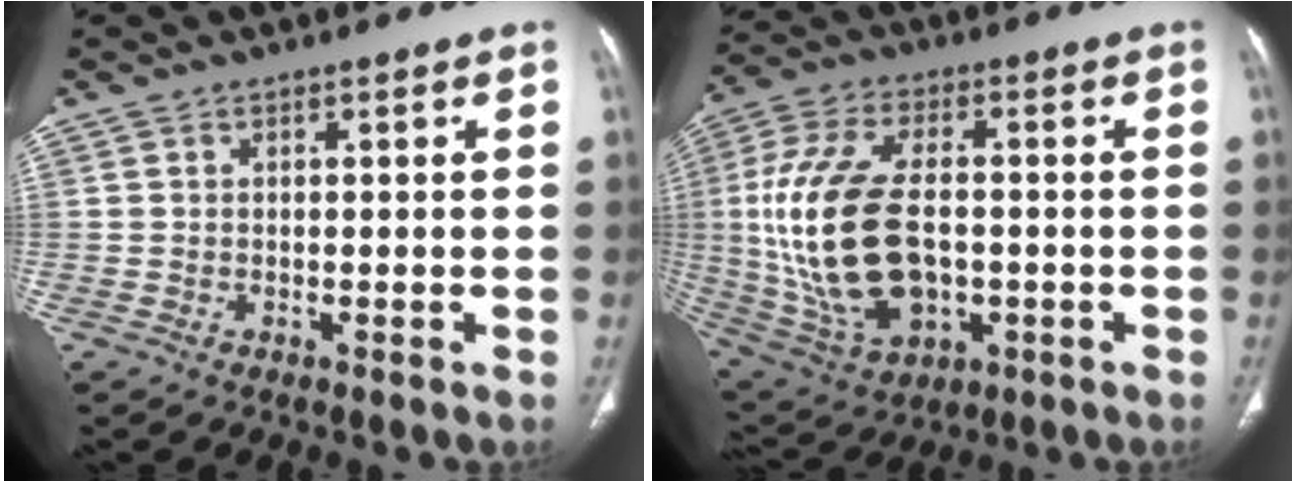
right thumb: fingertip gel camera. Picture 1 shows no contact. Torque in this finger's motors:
{"motor_torque": [-0.30, 1.75, 2.35, 0.14, 0.71]}